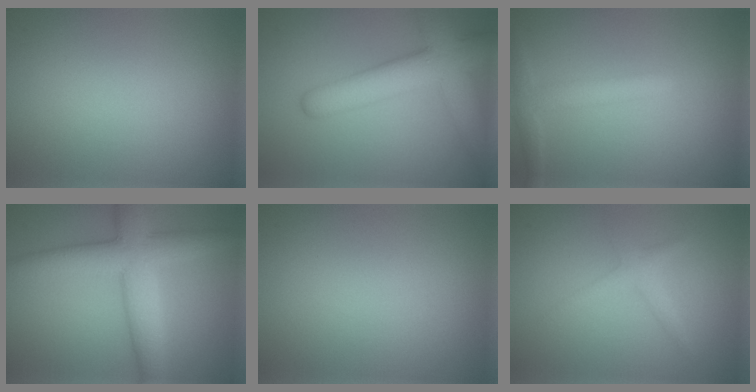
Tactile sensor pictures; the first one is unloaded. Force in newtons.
{"total": 7.4, "press": 7.4, "slide": 0.3}
{"total": 2.6, "press": 2.6, "slide": 0.2}
{"total": 7.2, "press": 7.2, "slide": 0.2}
{"total": 0.0}
{"total": 1.8, "press": 1.8, "slide": 0.1}